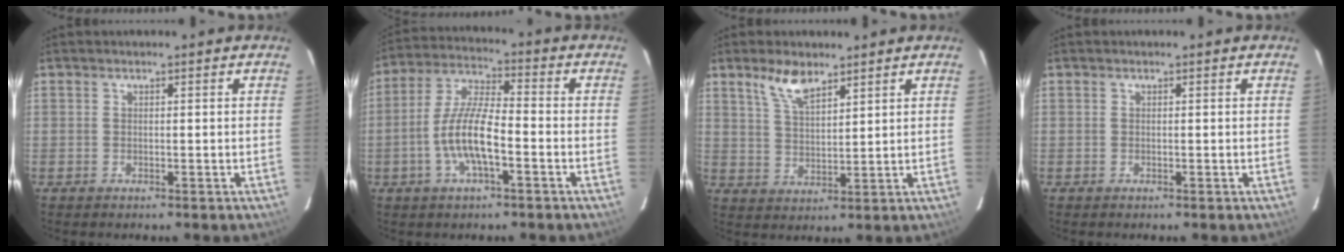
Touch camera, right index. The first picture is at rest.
{"total": 10.6, "force": [-3.5, 2.8, 9.6], "torque": [-0.201, 0.004, -0.067]}
{"total": 6.4, "force": [4.6, 2.3, 3.8], "torque": [-0.070, 0.003, 0.093]}
{"total": 0.0}